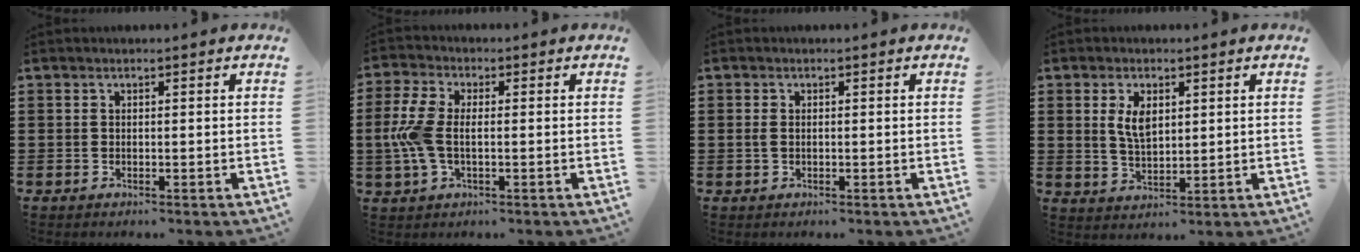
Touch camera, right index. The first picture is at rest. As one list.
[{"total": 6.8, "force": [-0.4, 3.5, 5.8], "torque": [-0.156, -0.007, -0.019]}, {"total": 0.9, "force": [0.0, 0.6, 0.7], "torque": [-0.017, 0.004, -0.001]}, {"total": 4.4, "force": [1.4, 2.2, 3.6], "torque": [-0.069, 0.004, 0.022]}]